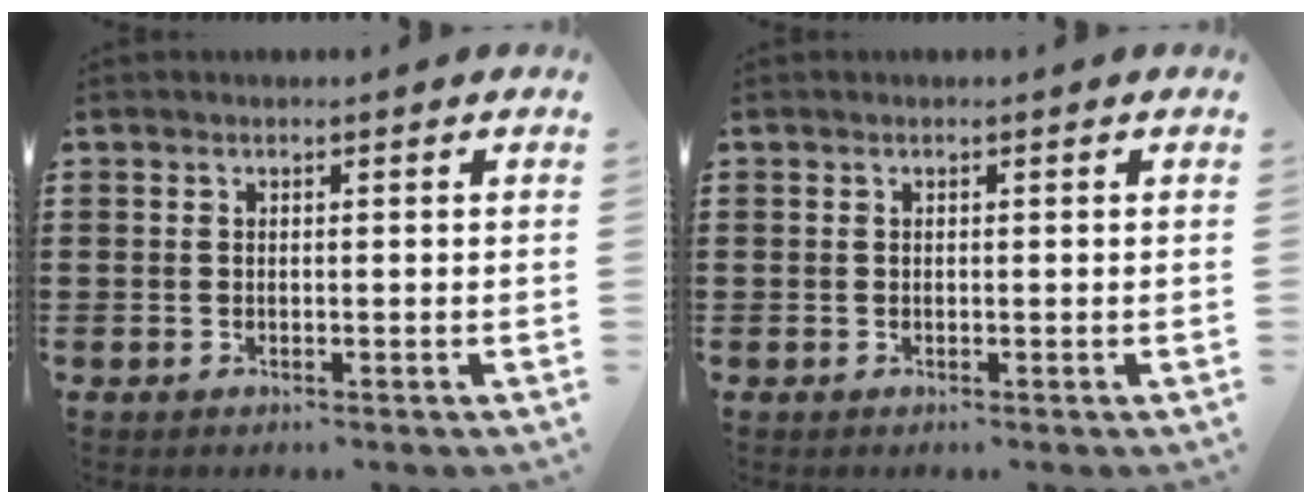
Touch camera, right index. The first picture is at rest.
{"total": 0.0}